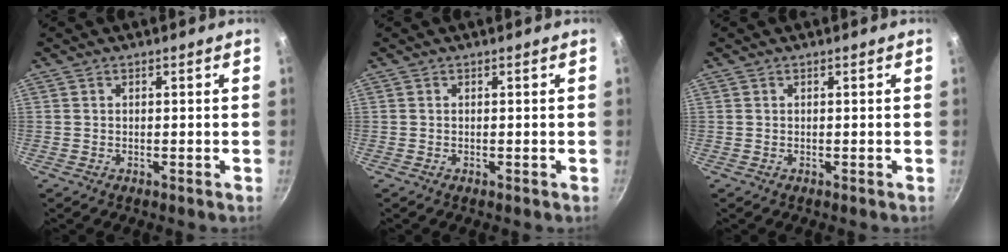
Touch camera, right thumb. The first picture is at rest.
{"total": 0.0}
{"total": 0.0}